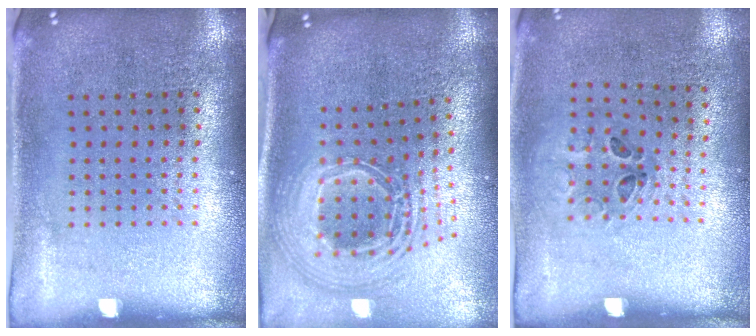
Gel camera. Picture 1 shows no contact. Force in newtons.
{"total": 2.8, "press": 1.9, "slide": 2.0}
{"total": 1.2, "press": 0.7, "slide": 1.0}